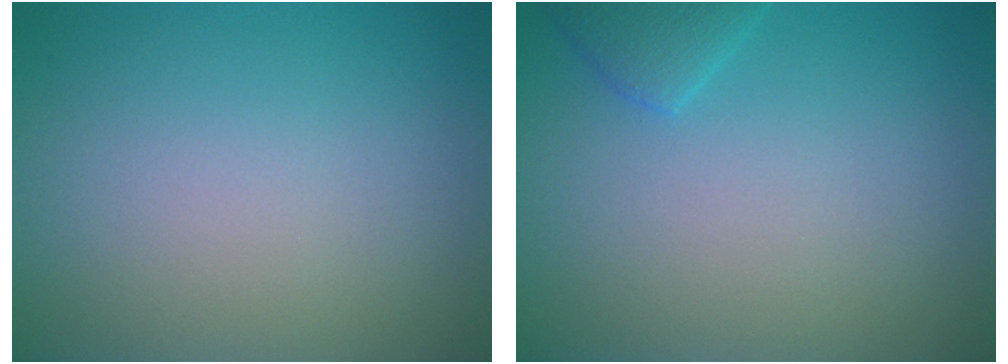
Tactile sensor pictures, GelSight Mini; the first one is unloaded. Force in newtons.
{"total": 1.6, "press": 1.6, "slide": 0.2}